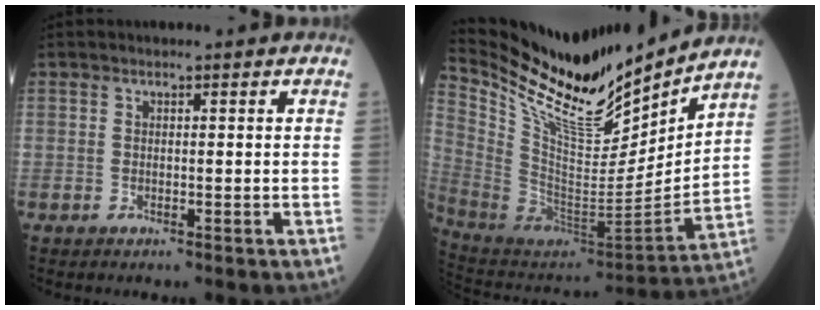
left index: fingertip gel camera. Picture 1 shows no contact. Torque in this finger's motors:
{"motor_torque": [1.12, -1.01, 0.39, 0.12]}